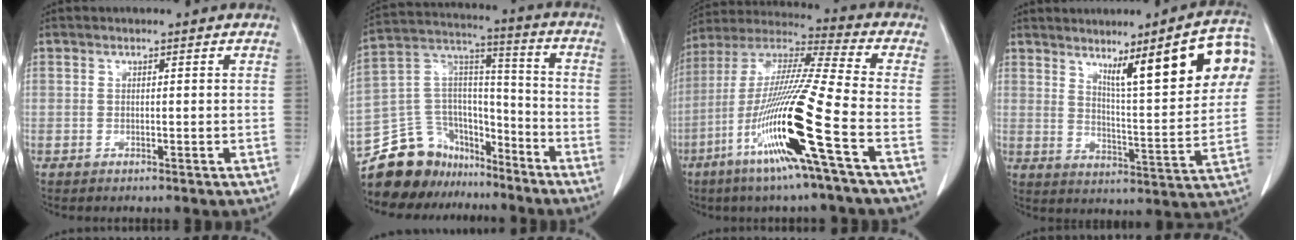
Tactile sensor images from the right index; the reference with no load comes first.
{"total": 17.7, "force": [-14.7, 8.9, 4.2], "torque": [-0.086, 0.073, -0.251]}
{"total": 19.2, "force": [-7.3, -1.2, 17.7], "torque": [-0.362, -0.028, -0.150]}
{"total": 15.6, "force": [7.1, 1.7, 13.8], "torque": [-0.182, 0.006, 0.102]}